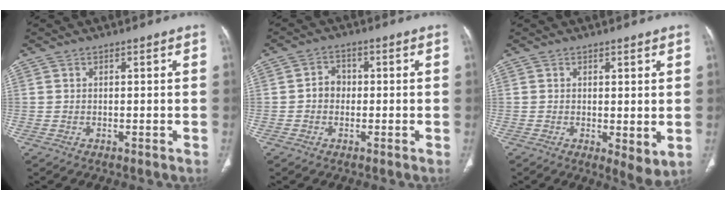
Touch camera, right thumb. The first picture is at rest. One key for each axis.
{"total": 3.3, "fx": -0.3, "fy": 2.9, "fz": 1.7, "tx": -0.012, "ty": 0.013, "tz": -0.013}
{"total": 4.9, "fx": -0.2, "fy": 1.7, "fz": 4.6, "tx": -0.070, "ty": -0.020, "tz": 0.001}